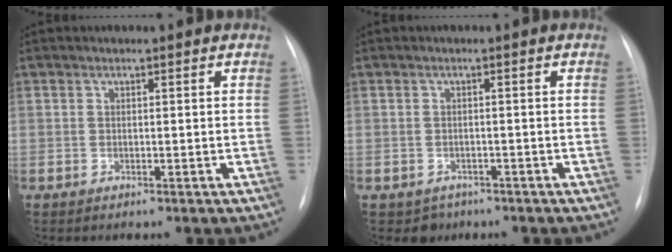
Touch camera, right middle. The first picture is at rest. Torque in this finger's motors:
{"motor_torque": [0.20, -0.26, -0.02, -0.01]}